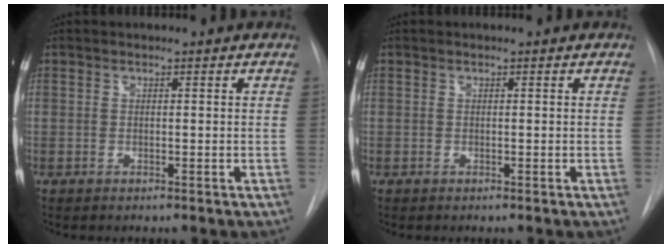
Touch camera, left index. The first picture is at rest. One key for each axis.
{"total": 0.0}